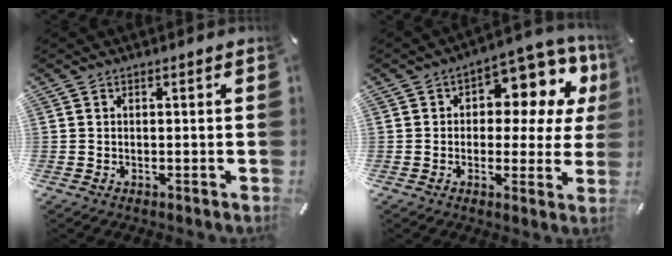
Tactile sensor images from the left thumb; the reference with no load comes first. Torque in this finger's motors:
{"motor_torque": [0.97, 0.97, 0.15, -0.11, 0.03]}